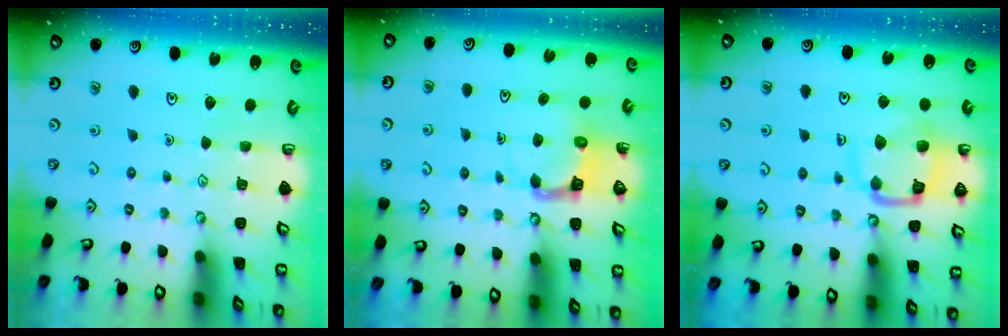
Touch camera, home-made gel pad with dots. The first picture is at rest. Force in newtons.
{"total": 5.2, "press": 5.2, "slide": 0.4}
{"total": 13.3, "press": 13.2, "slide": 1.5}